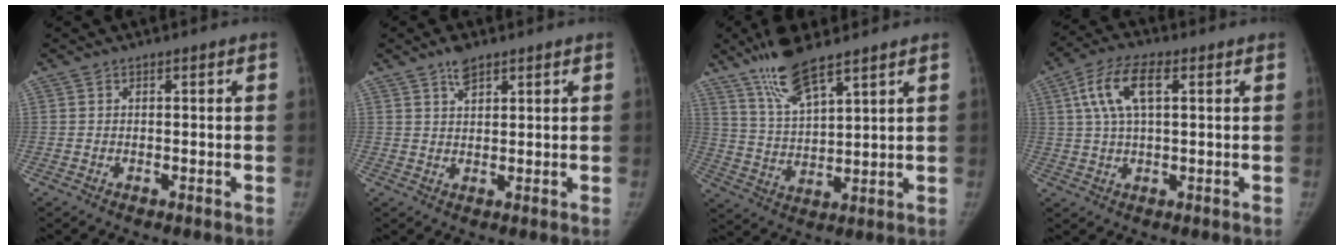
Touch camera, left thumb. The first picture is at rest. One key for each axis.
{"total": 3.3, "fx": 2.5, "fy": 1.3, "fz": 1.7, "tx": -0.027, "ty": -0.008, "tz": 0.048}
{"total": 10.8, "fx": 8.0, "fy": 2.3, "fz": 6.9, "tx": -0.133, "ty": -0.039, "tz": 0.166}
{"total": 9.6, "fx": 3.0, "fy": 4.0, "fz": 8.1, "tx": -0.162, "ty": 0.009, "tz": 0.052}